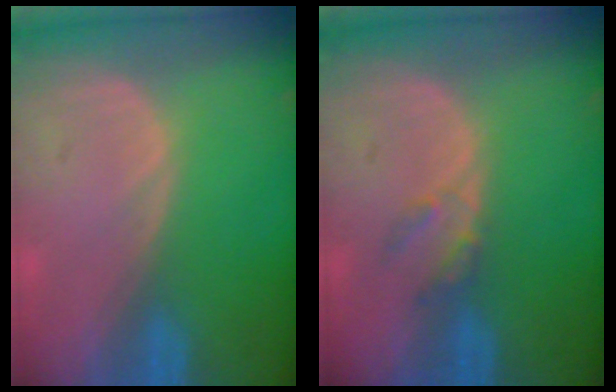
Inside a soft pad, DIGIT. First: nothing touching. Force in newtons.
{"total": 2.2, "press": 2.1, "slide": 0.4}